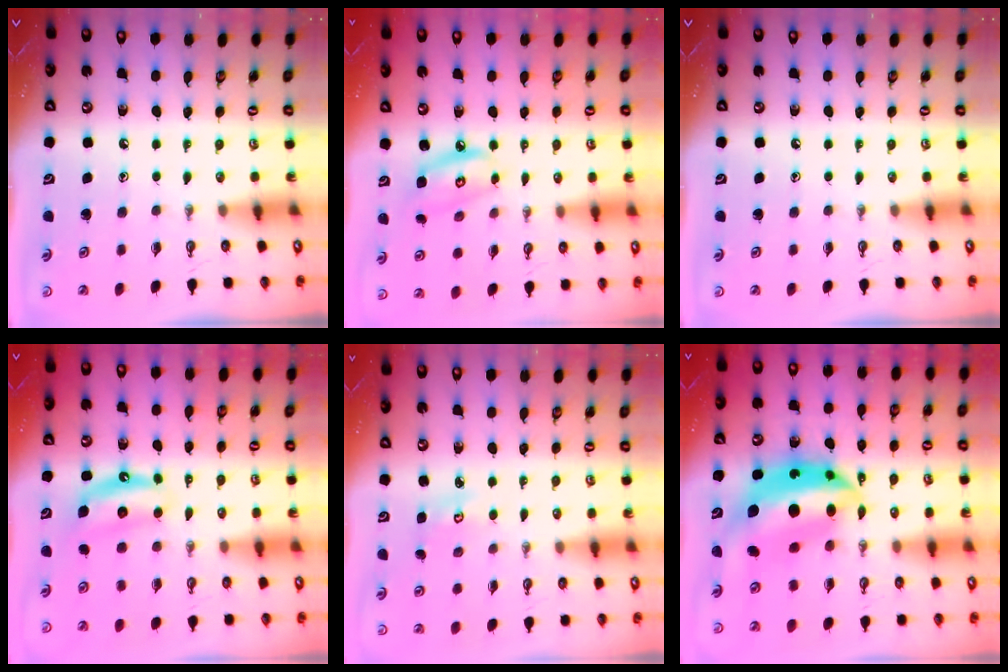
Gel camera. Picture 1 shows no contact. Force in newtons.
{"total": 7.2, "press": 7.1, "slide": 0.5}
{"total": 0.0}
{"total": 6.7, "press": 6.6, "slide": 0.4}
{"total": 3.1, "press": 3.1, "slide": 0.4}
{"total": 15.4, "press": 15.4, "slide": 1.3}